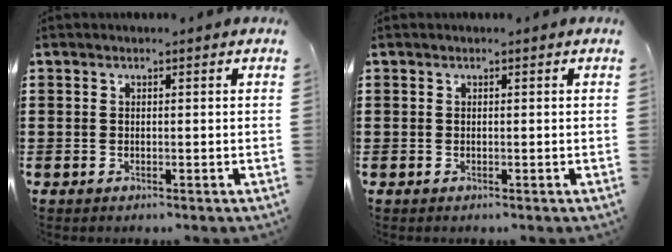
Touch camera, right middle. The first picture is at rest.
{"total": 0.0}